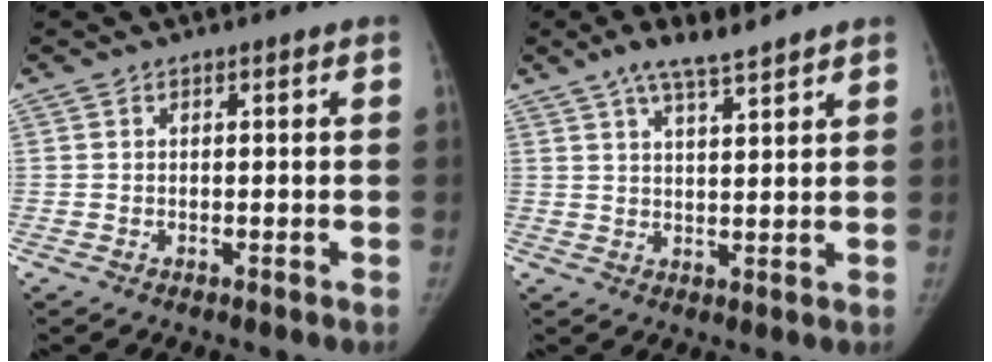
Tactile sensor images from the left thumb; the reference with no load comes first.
{"total": 6.6, "force": [5.0, 1.4, 4.0], "torque": [-0.068, -0.019, 0.089]}